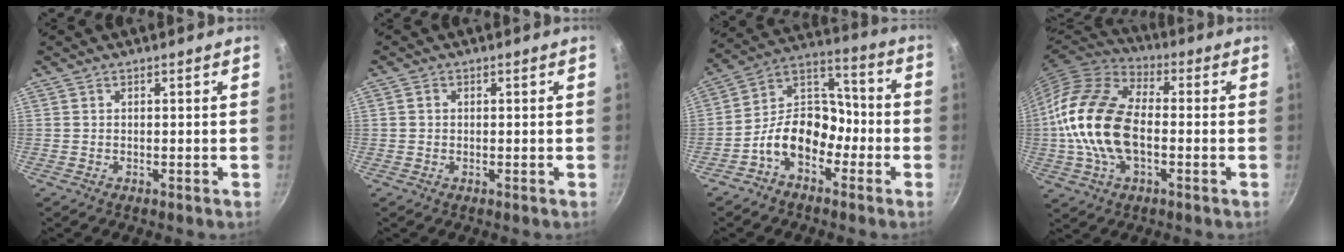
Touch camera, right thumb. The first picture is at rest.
{"total": 1.1, "force": [0.0, 1.0, 0.4], "torque": [-0.006, 0.005, -0.002]}
{"total": 12.9, "force": [-5.6, 8.6, 7.7], "torque": [-0.086, 0.070, -0.125]}
{"total": 19.4, "force": [-1.5, 11.6, 15.5], "torque": [-0.290, 0.030, -0.041]}